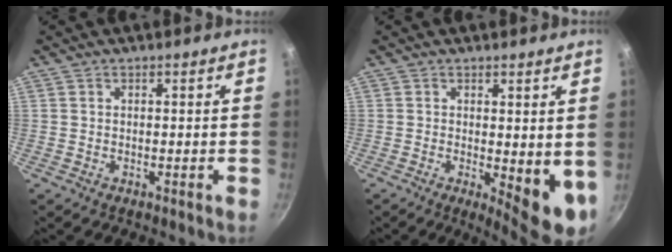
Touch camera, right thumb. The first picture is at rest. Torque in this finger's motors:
{"motor_torque": [-0.57, 0.69, 0.87, -0.25, 0.06]}